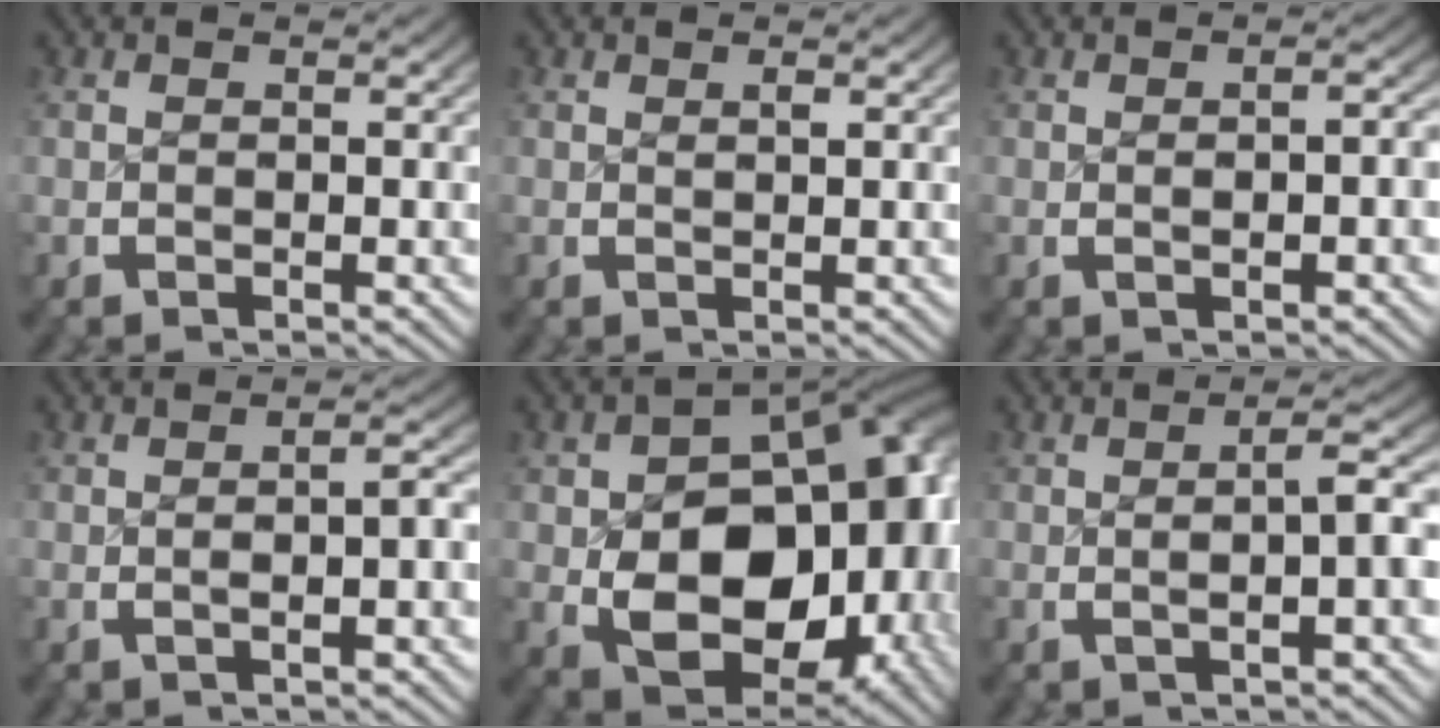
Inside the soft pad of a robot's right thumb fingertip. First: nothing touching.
{"total": 0.6, "force": [0.4, 0.1, 0.4], "torque": [-0.006, -0.001, 0.010]}
{"total": 1.6, "force": [-0.4, 0.6, 1.4], "torque": [-0.024, -0.002, -0.005]}
{"total": 2.2, "force": [-0.6, 0.6, 2.0], "torque": [-0.035, 0.002, -0.008]}
{"total": 20.7, "force": [-1.4, 13.4, 15.7], "torque": [-0.266, -0.068, 0.006]}
{"total": 3.4, "force": [-0.4, 0.7, 3.3], "torque": [-0.051, 0.003, -0.005]}